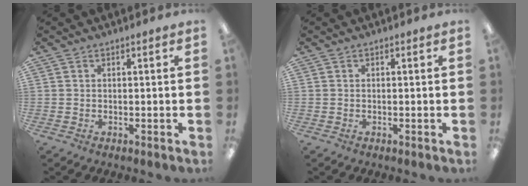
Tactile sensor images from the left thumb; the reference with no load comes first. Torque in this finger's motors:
{"motor_torque": [0.00, 0.00, 0.12, 0.04, 0.00]}